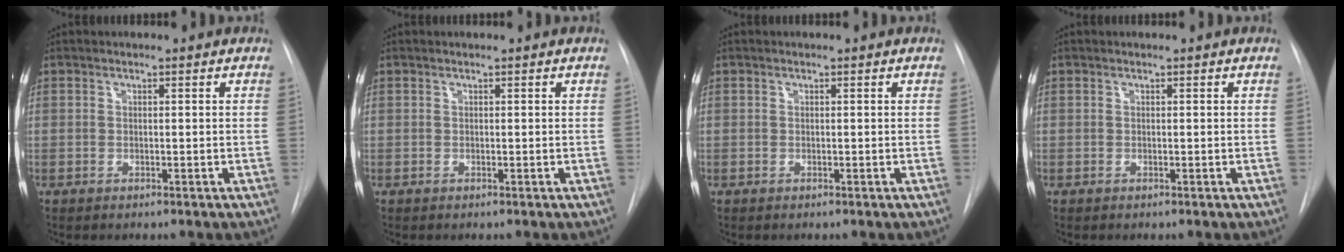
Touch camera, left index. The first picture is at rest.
{"total": 0.0}
{"total": 0.0}
{"total": 0.0}